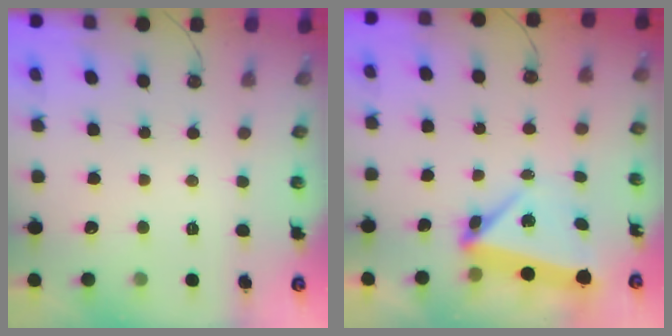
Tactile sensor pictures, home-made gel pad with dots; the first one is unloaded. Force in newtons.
{"total": 5.9, "press": 5.9, "slide": 0.9}